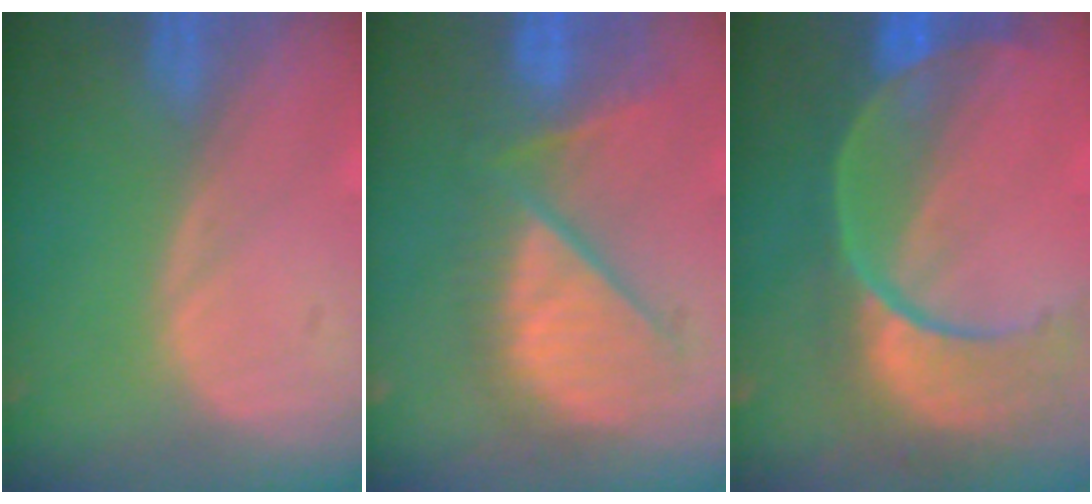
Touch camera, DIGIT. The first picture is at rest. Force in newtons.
{"total": 9.7, "press": 9.3, "slide": 3.0}
{"total": 11.3, "press": 9.5, "slide": 6.1}